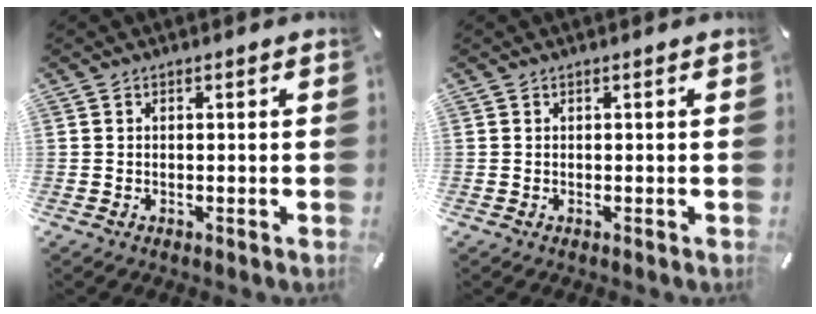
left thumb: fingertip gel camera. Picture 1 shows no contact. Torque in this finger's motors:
{"motor_torque": [0.00, 0.00, 0.03, 0.03, 0.00]}